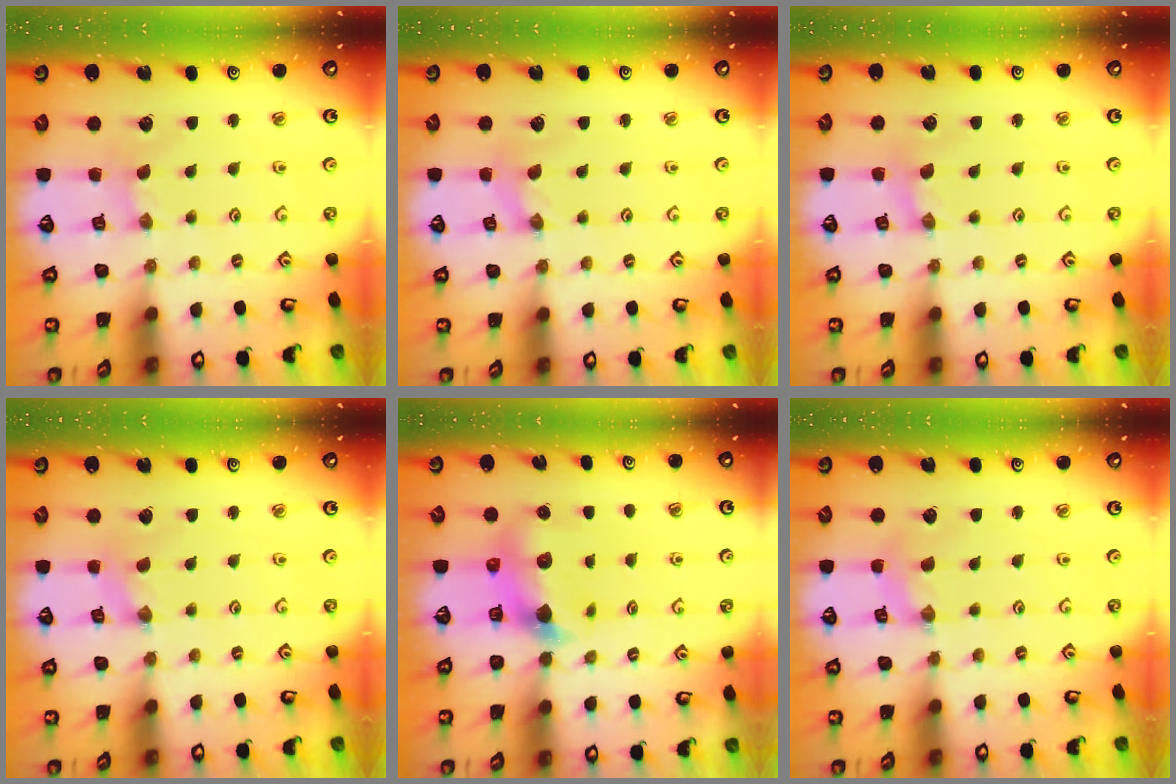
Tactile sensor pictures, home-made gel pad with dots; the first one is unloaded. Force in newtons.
{"total": 0.0}
{"total": 1.7, "press": 1.7, "slide": 0.2}
{"total": 0.0}
{"total": 6.4, "press": 6.4, "slide": 0.4}
{"total": 2.1, "press": 2.1, "slide": 0.4}